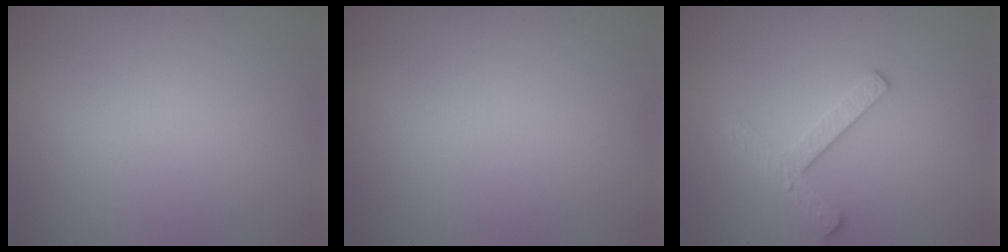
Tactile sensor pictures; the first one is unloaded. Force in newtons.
{"total": 0.0}
{"total": 2.5, "press": 2.4, "slide": 0.4}